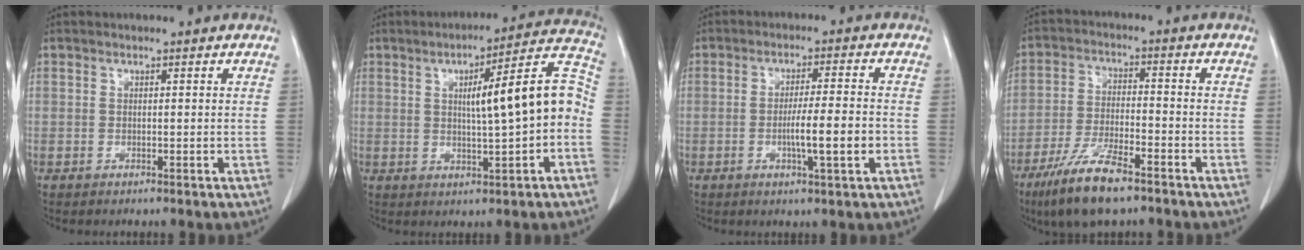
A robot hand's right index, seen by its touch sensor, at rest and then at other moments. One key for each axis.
{"total": 12.3, "fx": -0.3, "fy": 1.2, "fz": 12.2, "tx": -0.165, "ty": 0.031, "tz": -0.003}
{"total": 6.7, "fx": -1.8, "fy": 0.0, "fz": 6.4, "tx": -0.105, "ty": -0.004, "tz": -0.029}
{"total": 10.8, "fx": -7.5, "fy": 2.1, "fz": 7.5, "tx": -0.149, "ty": -0.022, "tz": -0.136}